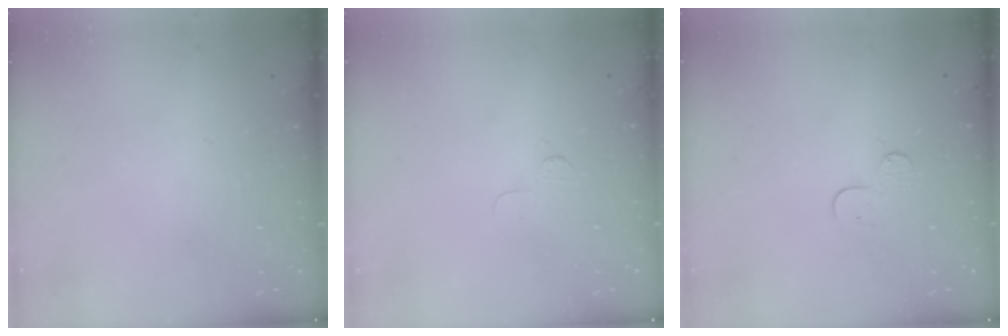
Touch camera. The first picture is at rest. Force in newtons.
{"total": 2.5, "press": 2.5, "slide": 0.2}
{"total": 4.9, "press": 4.9, "slide": 0.5}